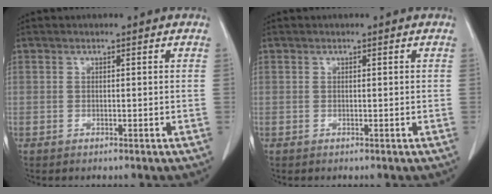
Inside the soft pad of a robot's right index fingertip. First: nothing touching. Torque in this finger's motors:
{"motor_torque": [-0.06, -0.01, 0.01, 0.01]}